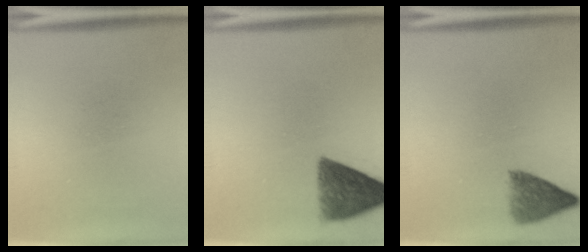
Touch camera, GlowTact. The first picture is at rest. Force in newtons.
{"total": 8.7}
{"total": 4.5}